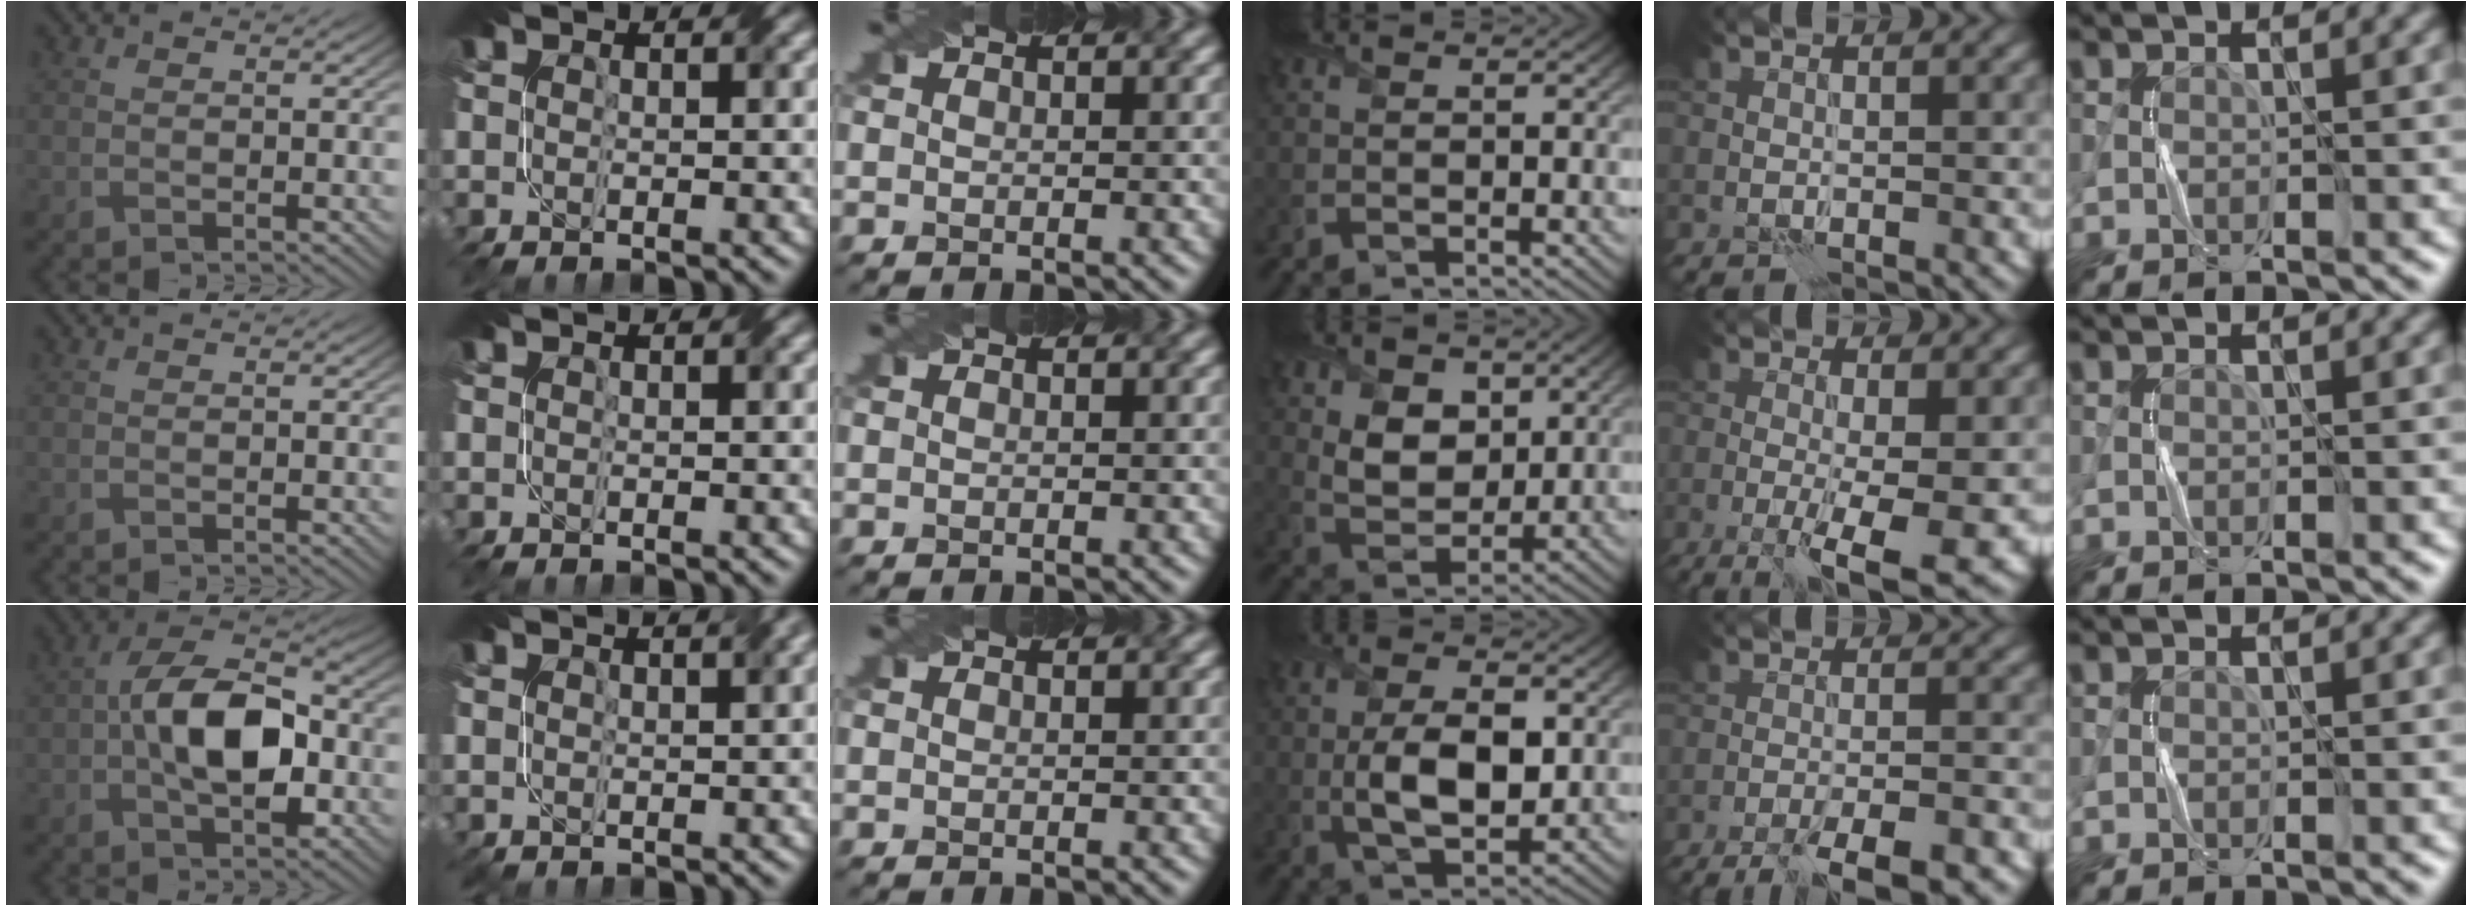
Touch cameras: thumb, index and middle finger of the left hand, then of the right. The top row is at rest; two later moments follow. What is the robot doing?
{"motion": "fold", "object": "napkin"}